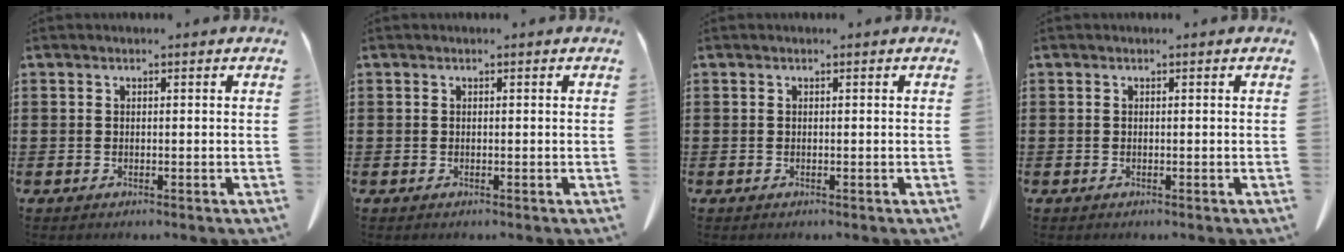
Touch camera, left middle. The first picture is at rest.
{"total": 0.0}
{"total": 0.0}
{"total": 0.0}